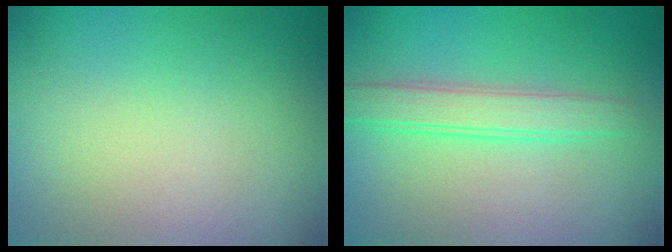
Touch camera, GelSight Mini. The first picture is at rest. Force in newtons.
{"total": 3.0, "press": 2.9, "slide": 0.2}